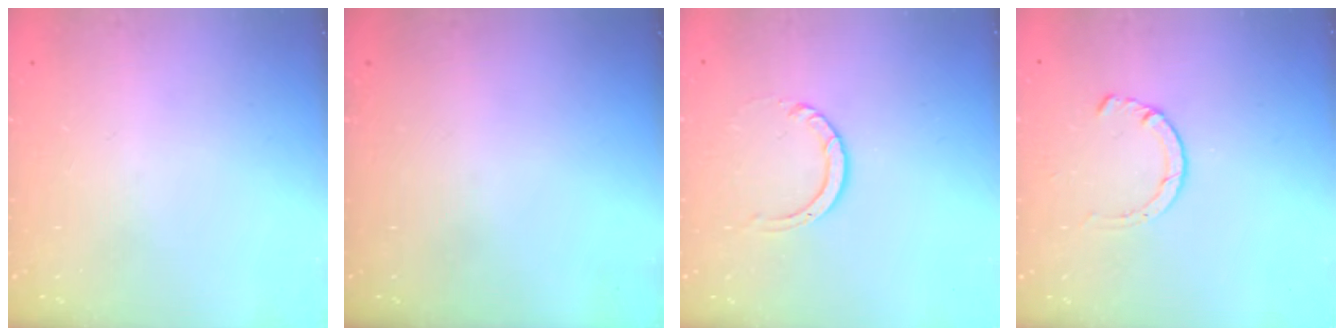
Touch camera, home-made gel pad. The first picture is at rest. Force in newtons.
{"total": 0.0}
{"total": 3.1, "press": 3.1, "slide": 0.3}
{"total": 1.2, "press": 1.2, "slide": 0.3}